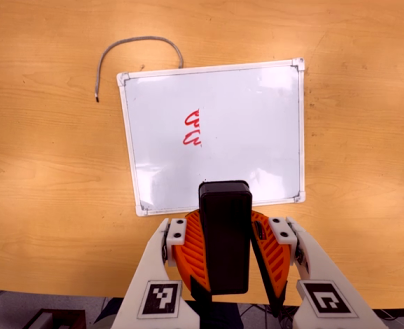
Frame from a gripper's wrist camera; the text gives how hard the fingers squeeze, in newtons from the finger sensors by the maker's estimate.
{"total": 9.1, "left": 9.4, "right": 8.8}